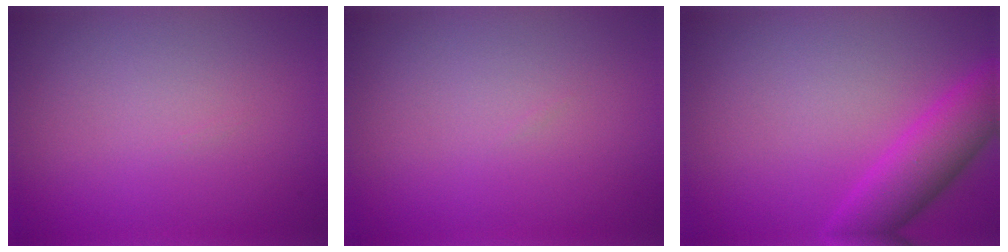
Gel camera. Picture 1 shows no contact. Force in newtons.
{"total": 0.0}
{"total": 4.9, "press": 4.9, "slide": 0.3}